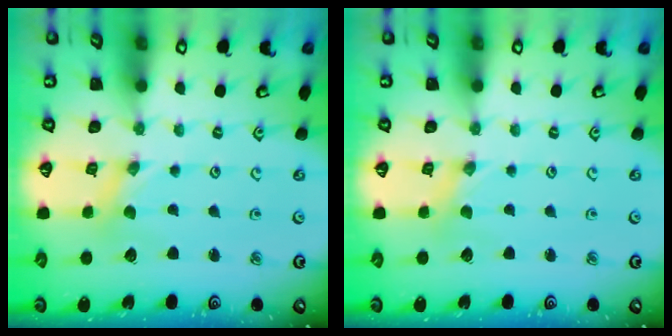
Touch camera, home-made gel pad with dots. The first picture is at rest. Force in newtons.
{"total": 0.0}